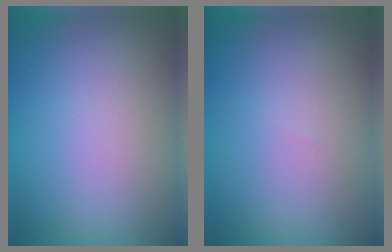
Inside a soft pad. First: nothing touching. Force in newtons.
{"total": 0.0}